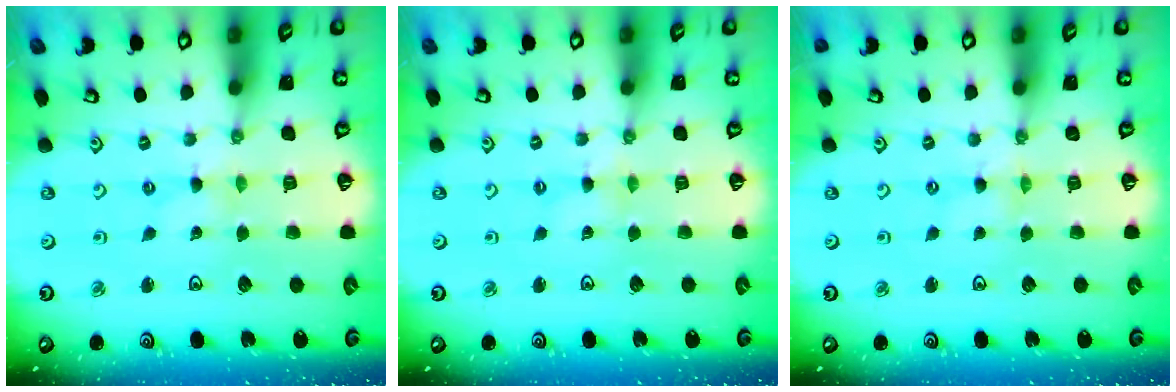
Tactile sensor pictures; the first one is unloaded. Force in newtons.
{"total": 1.1, "press": 1.1, "slide": 0.3}
{"total": 0.8, "press": 0.7, "slide": 0.2}